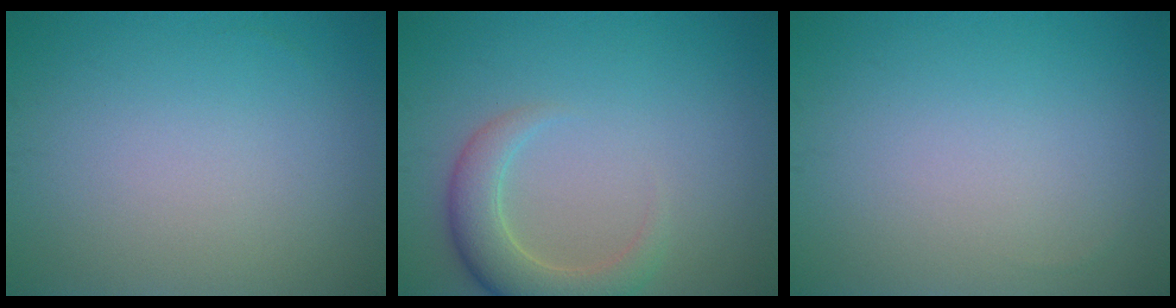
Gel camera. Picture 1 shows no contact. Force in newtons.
{"total": 4.2, "press": 4.2, "slide": 0.5}
{"total": 0.0}